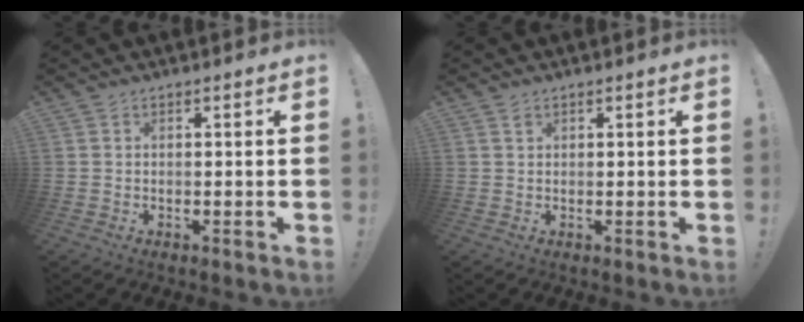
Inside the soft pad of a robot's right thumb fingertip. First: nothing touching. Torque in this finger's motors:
{"motor_torque": [-0.41, -0.12, -0.10, 0.18, -0.02]}